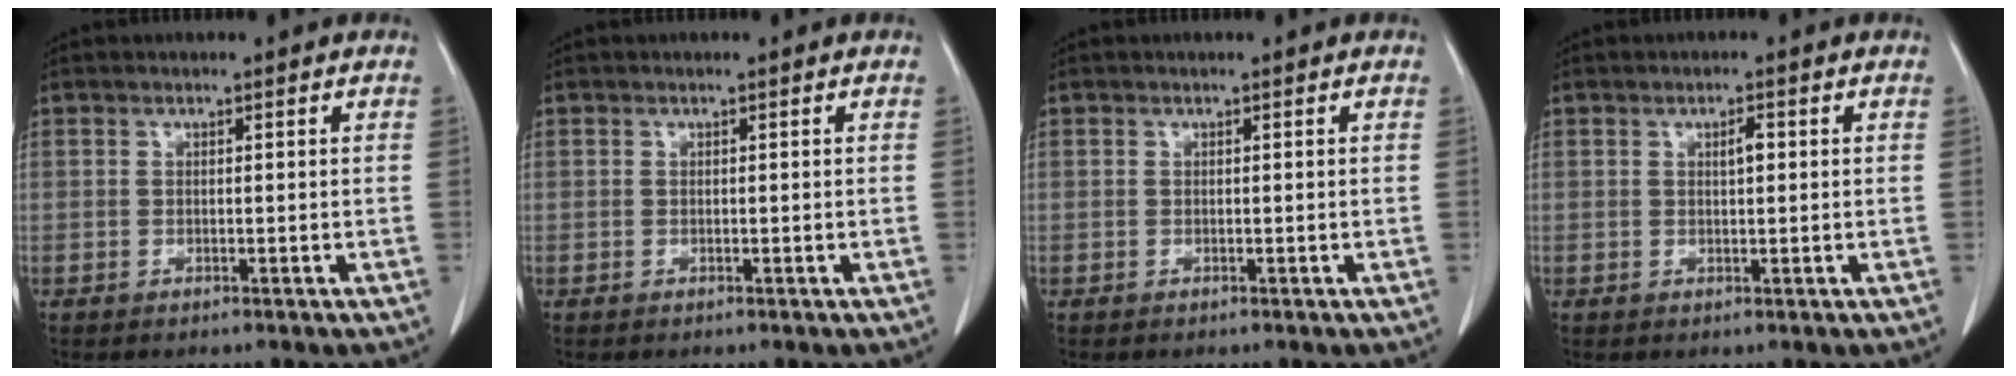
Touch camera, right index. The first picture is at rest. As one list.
[{"total": 0.0}, {"total": 0.0}, {"total": 1.6, "force": [0.4, 0.5, 1.5], "torque": [-0.026, 0.002, 0.007]}]